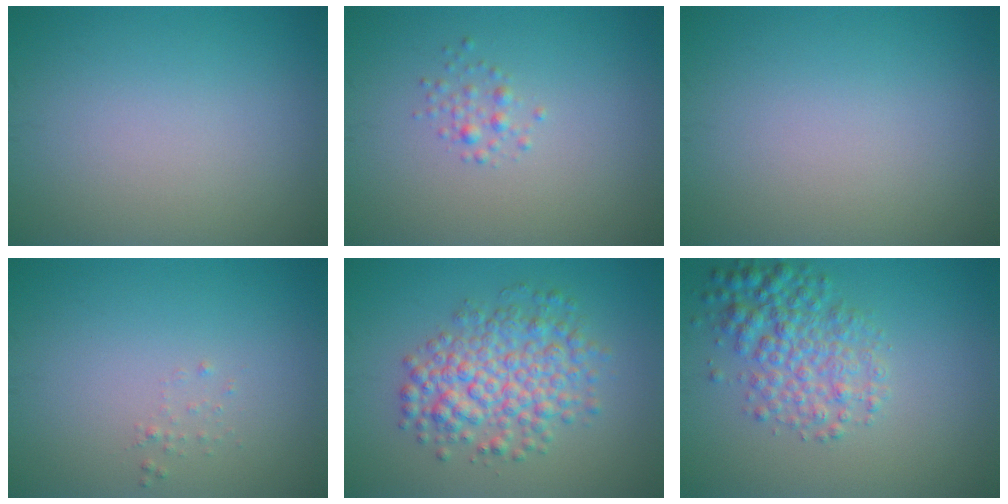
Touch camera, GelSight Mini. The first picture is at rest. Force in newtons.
{"total": 1.2, "press": 1.2, "slide": 0.0}
{"total": 0.0}
{"total": 0.5, "press": 0.5, "slide": 0.1}
{"total": 5.8, "press": 5.8, "slide": 0.1}
{"total": 4.4, "press": 4.4, "slide": 0.1}